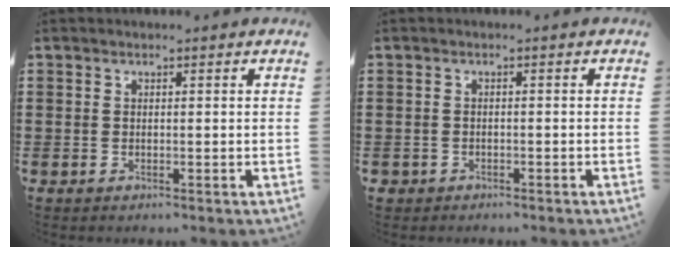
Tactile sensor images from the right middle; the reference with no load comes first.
{"total": 0.9, "force": [-0.8, 0.5, 0.0], "torque": [-0.003, 0.002, -0.019]}